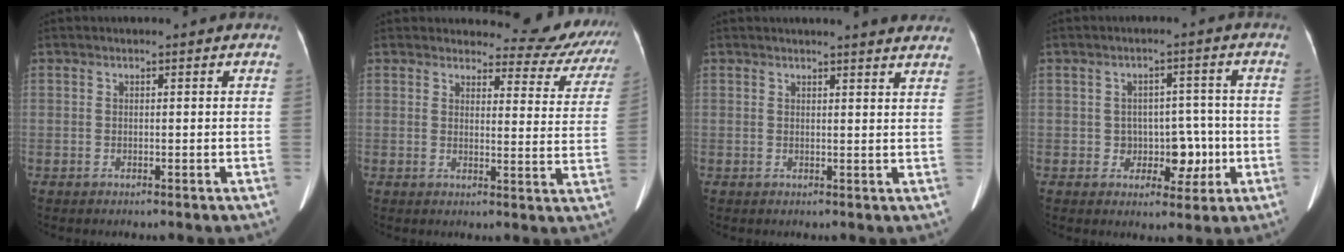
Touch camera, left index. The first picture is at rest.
{"total": 12.2, "force": [11.6, 3.4, 1.1], "torque": [0.023, -0.051, 0.105]}
{"total": 10.1, "force": [9.4, 0.8, 3.5], "torque": [-0.031, 0.002, 0.088]}
{"total": 5.3, "force": [-1.3, 4.1, 3.1], "torque": [-0.031, 0.020, -0.010]}